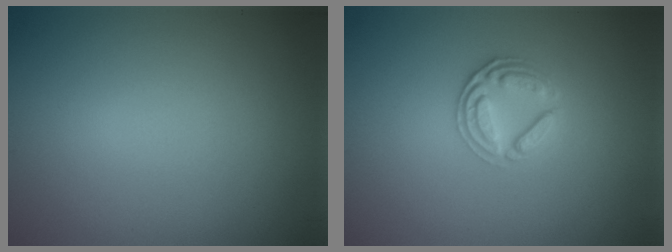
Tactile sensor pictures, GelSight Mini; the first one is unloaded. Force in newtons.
{"total": 2.6, "press": 2.5, "slide": 0.8}